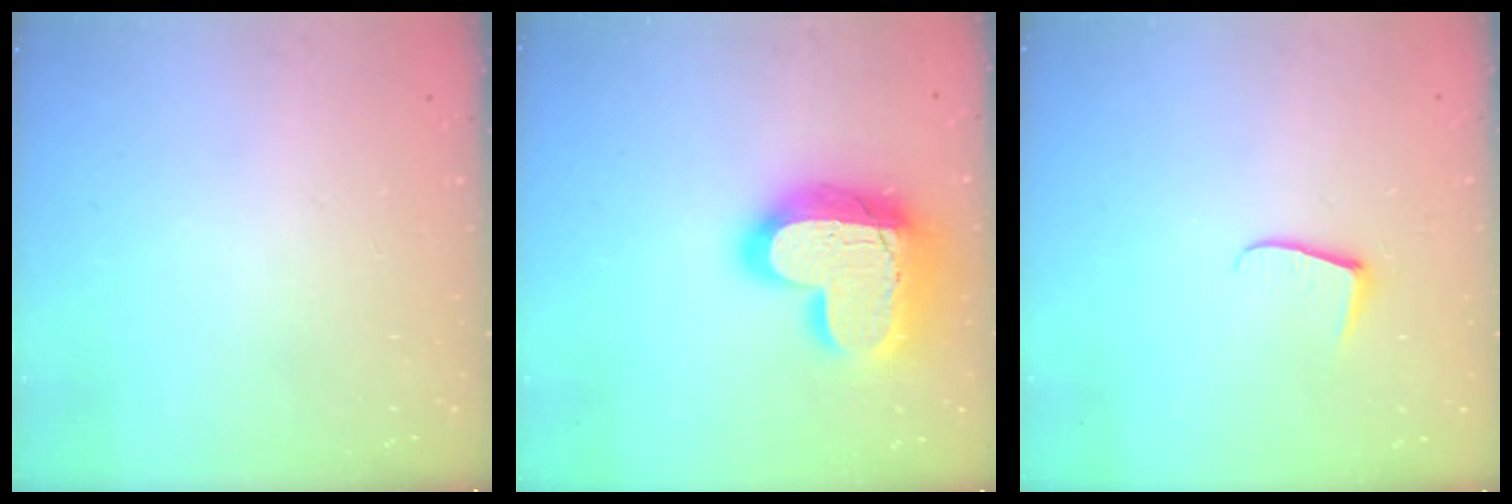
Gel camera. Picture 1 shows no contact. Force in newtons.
{"total": 23.6, "press": 23.5, "slide": 2.0}
{"total": 5.4, "press": 5.4, "slide": 0.5}